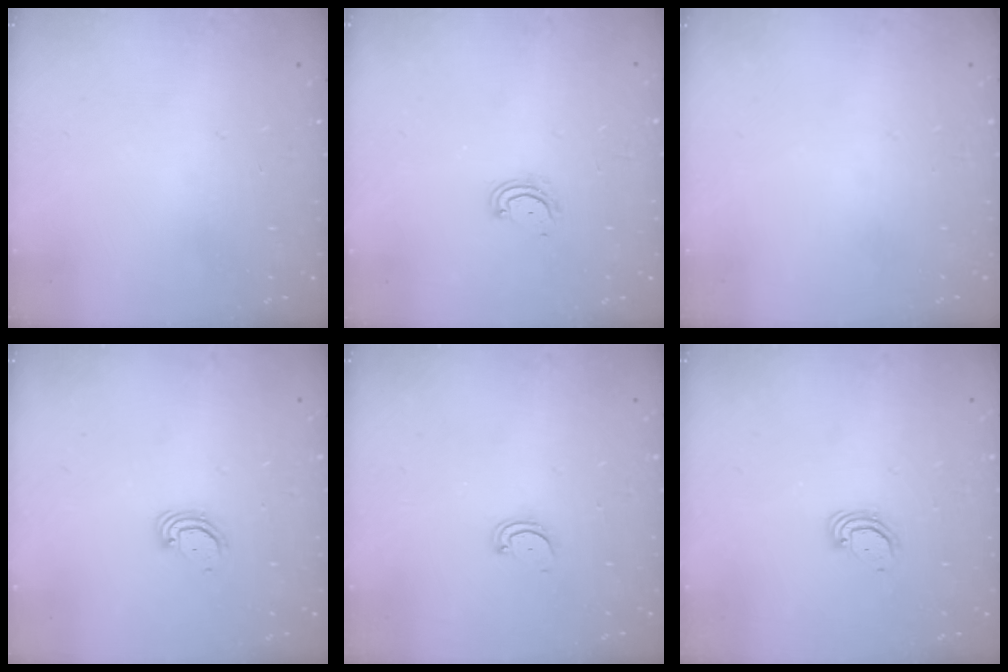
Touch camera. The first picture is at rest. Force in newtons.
{"total": 4.0, "press": 4.0, "slide": 0.3}
{"total": 0.0}
{"total": 2.9, "press": 2.9, "slide": 0.2}
{"total": 2.7, "press": 2.7, "slide": 0.3}
{"total": 2.9, "press": 2.9, "slide": 0.2}